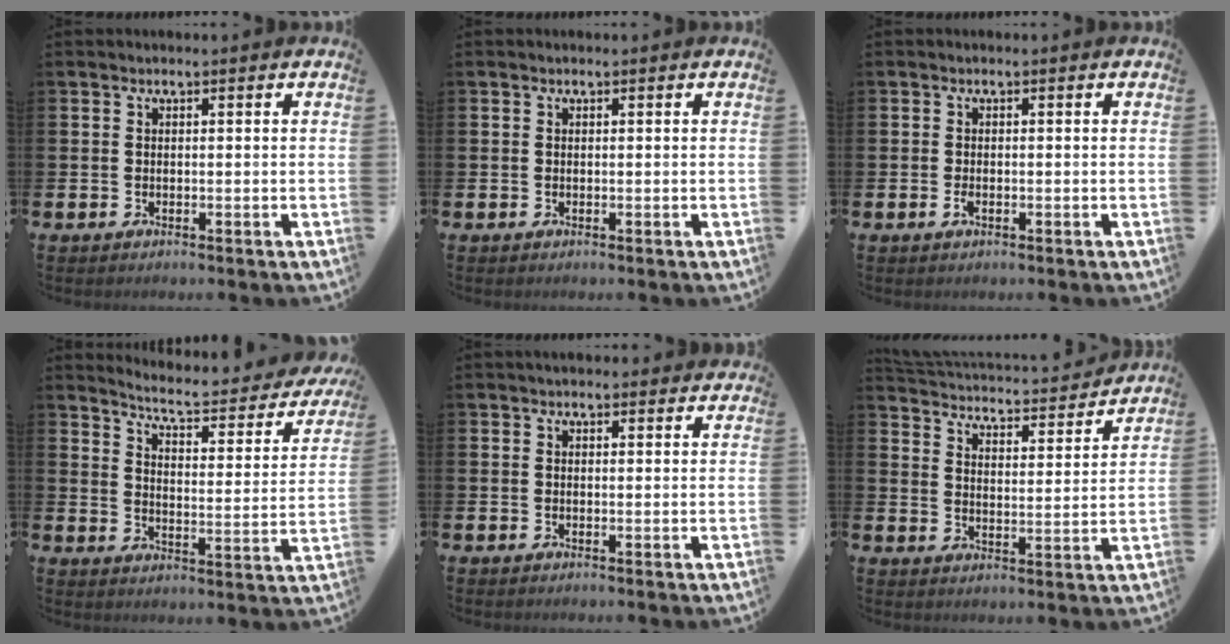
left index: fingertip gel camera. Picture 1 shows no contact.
{"total": 0.0}
{"total": 1.2, "force": [-0.4, 0.5, 1.0], "torque": [-0.017, -0.001, -0.009]}
{"total": 5.3, "force": [4.8, 0.8, 2.0], "torque": [-0.057, -0.042, 0.072]}
{"total": 1.7, "force": [1.6, 0.6, 0.3], "torque": [0.005, -0.002, 0.026]}
{"total": 4.0, "force": [3.8, 0.9, 0.4], "torque": [-0.024, -0.043, 0.056]}